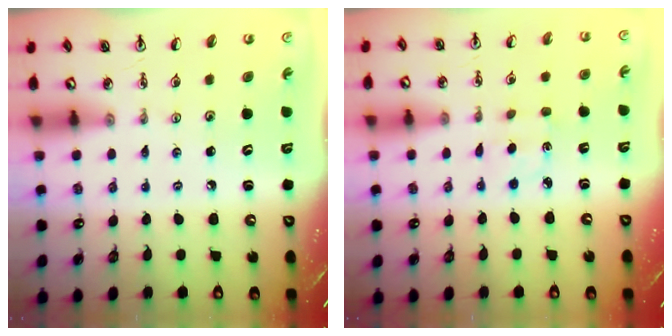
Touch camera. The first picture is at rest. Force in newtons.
{"total": 2.3, "press": 2.3, "slide": 0.3}